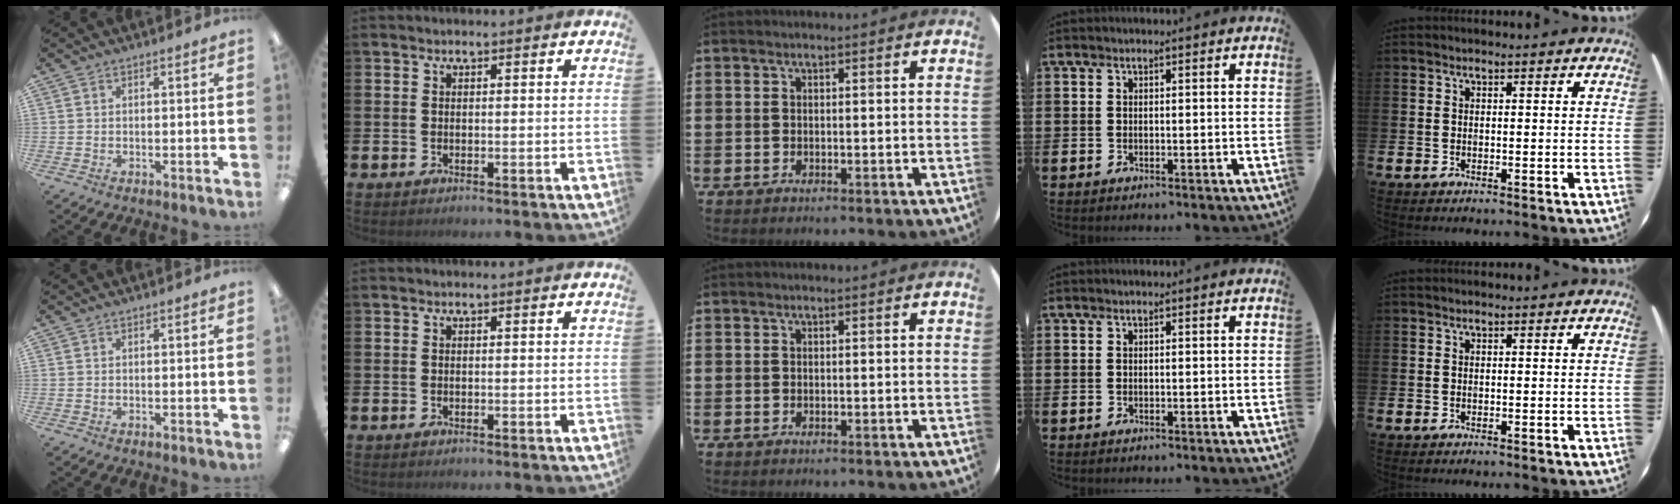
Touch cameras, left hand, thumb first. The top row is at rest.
{}